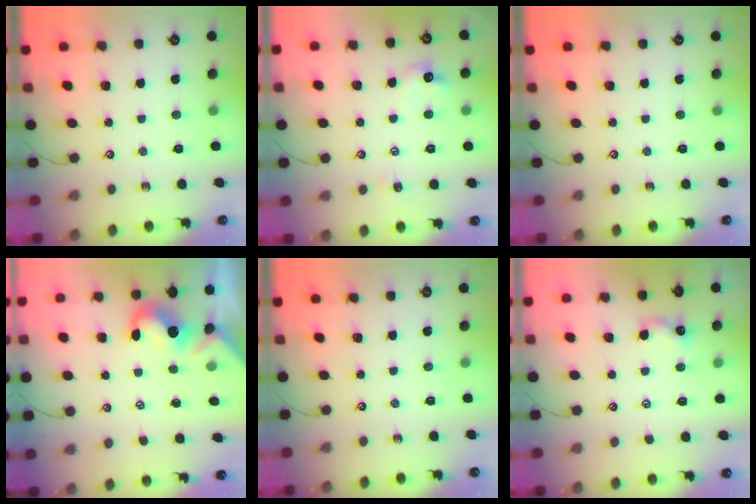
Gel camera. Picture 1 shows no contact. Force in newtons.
{"total": 2.4, "press": 2.3, "slide": 0.7}
{"total": 0.0}
{"total": 1.5, "press": 1.3, "slide": 0.8}
{"total": 0.0}
{"total": 0.9, "press": 0.9, "slide": 0.3}